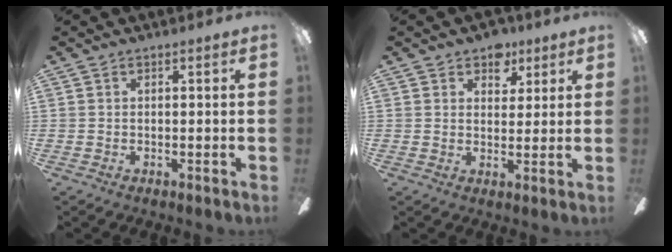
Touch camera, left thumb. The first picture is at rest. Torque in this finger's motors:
{"motor_torque": [0.59, 0.48, 0.34, -0.42, 0.01]}